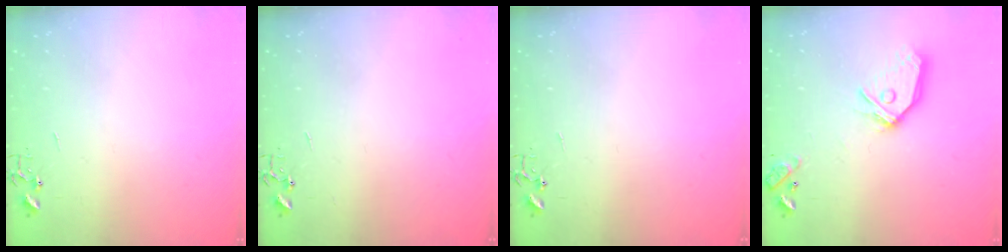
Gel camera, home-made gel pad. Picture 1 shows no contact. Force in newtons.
{"total": 0.0}
{"total": 0.0}
{"total": 15.0, "press": 14.9, "slide": 2.2}